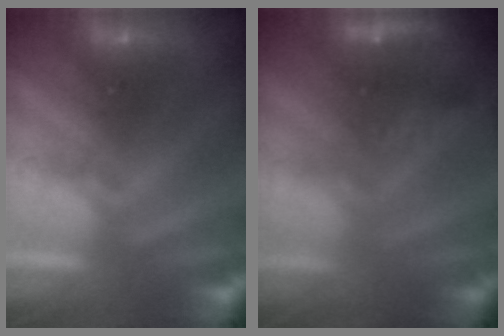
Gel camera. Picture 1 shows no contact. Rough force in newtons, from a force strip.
{"total": 9.6}